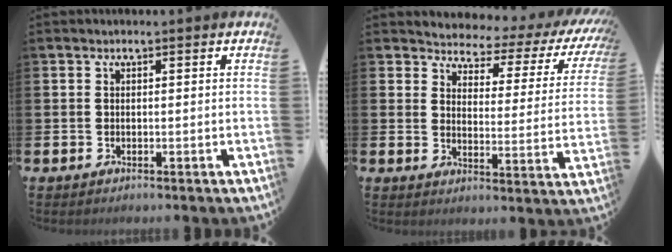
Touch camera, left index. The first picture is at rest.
{"total": 2.9, "force": [2.4, 1.5, 0.6], "torque": [-0.024, -0.034, 0.029]}